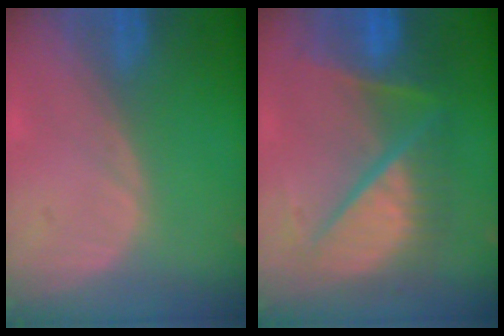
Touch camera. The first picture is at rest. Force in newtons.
{"total": 10.7, "press": 10.6, "slide": 1.4}